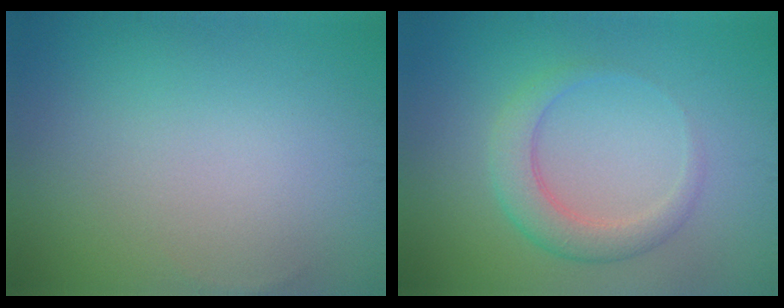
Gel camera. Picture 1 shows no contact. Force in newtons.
{"total": 3.3, "press": 3.3, "slide": 0.2}